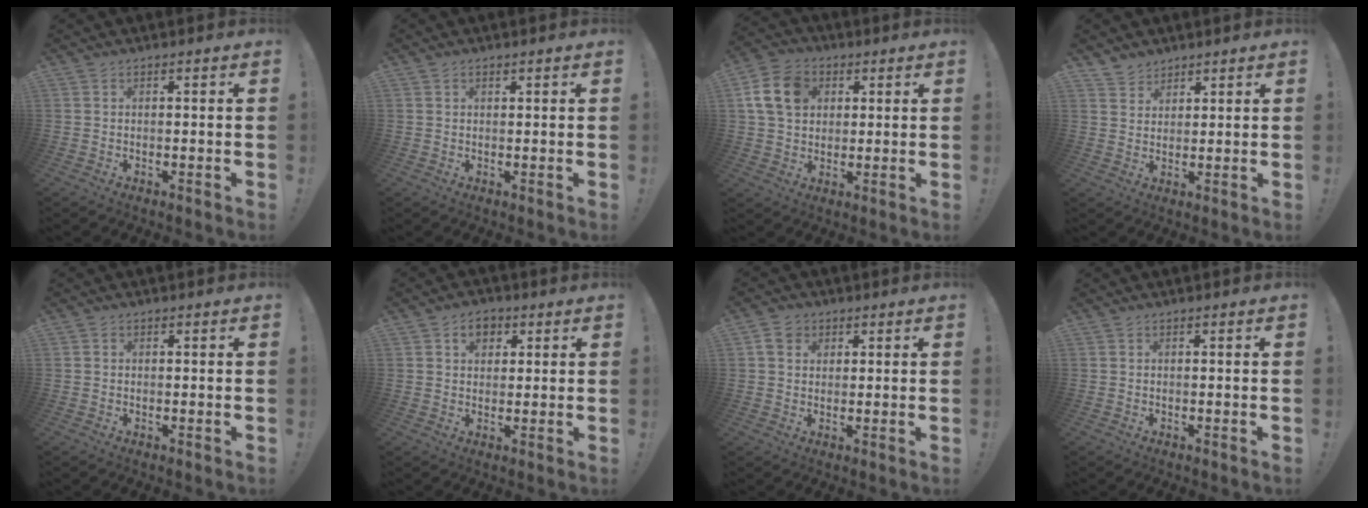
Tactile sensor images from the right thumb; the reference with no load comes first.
{"total": 0.8, "force": [0.6, 0.5, 0.2], "torque": [-0.001, -0.001, 0.011]}
{"total": 13.2, "force": [4.1, 10.2, 7.2], "torque": [-0.126, 0.001, 0.087]}
{"total": 4.4, "force": [3.7, 2.4, 0.1], "torque": [-0.004, -0.026, 0.071]}
{"total": 0.6, "force": [0.0, 0.6, 0.0], "torque": [-0.003, 0.003, 0.002]}
{"total": 5.6, "force": [2.4, 4.2, 2.8], "torque": [-0.033, -0.002, 0.042]}
{"total": 5.5, "force": [2.3, 4.4, 2.3], "torque": [-0.036, -0.001, 0.044]}
{"total": 0.0}